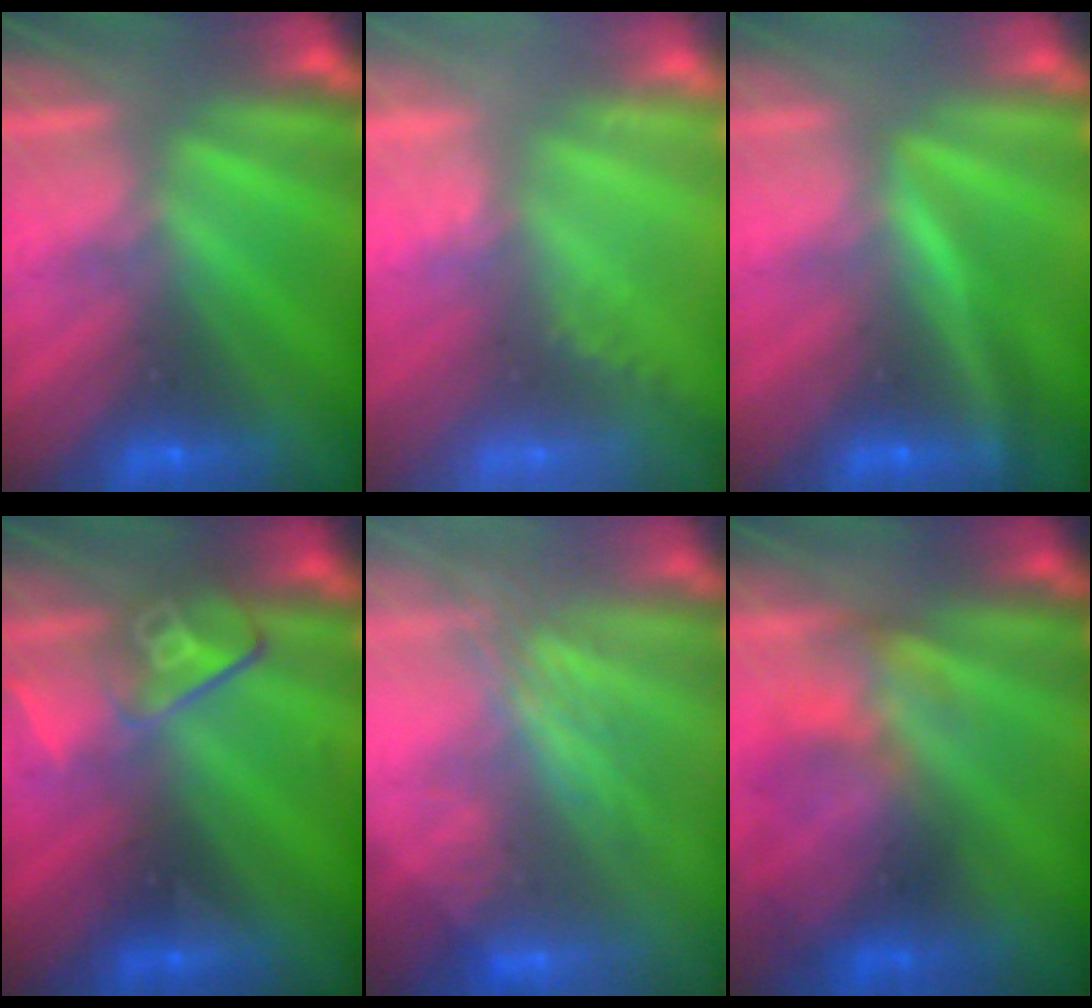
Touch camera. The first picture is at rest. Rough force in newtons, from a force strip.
{"total": 1.1}
{"total": 2.8}
{"total": 2.8}
{"total": 2.8}
{"total": 3.9}